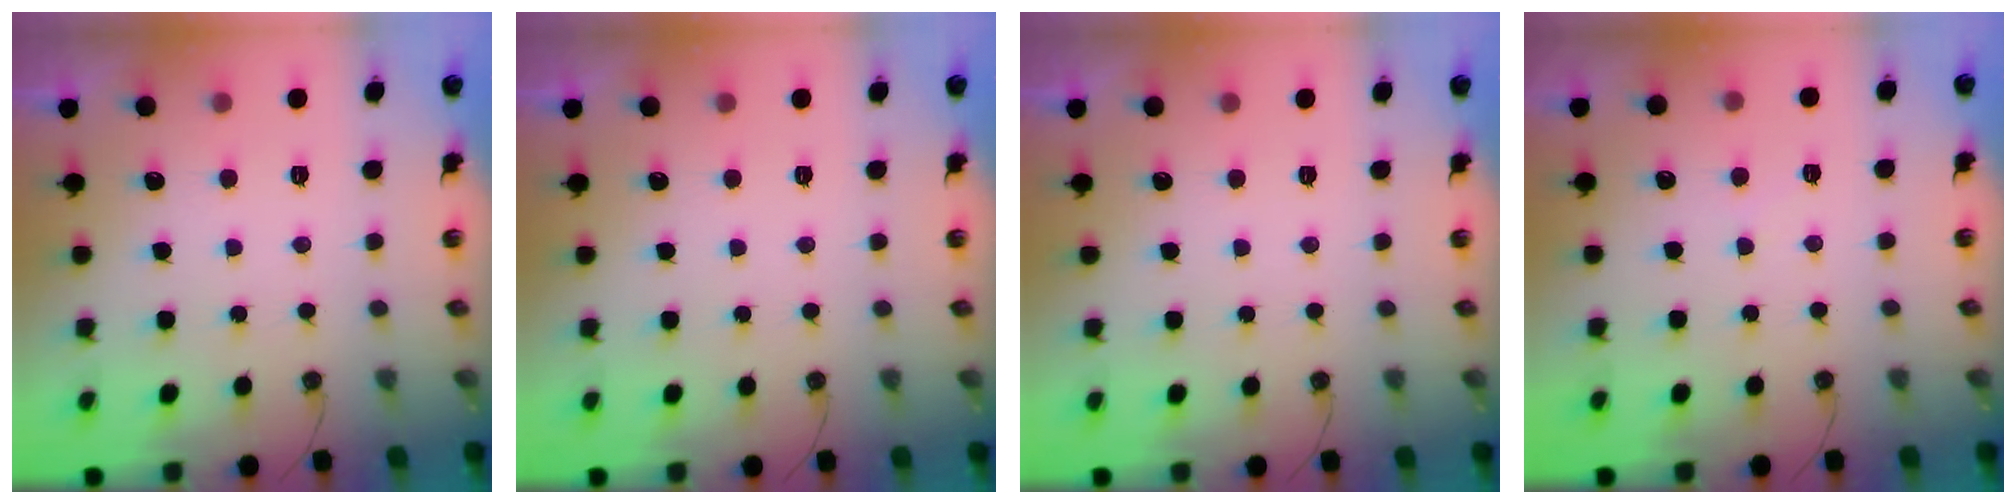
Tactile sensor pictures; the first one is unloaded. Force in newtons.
{"total": 0.0}
{"total": 0.0}
{"total": 3.4, "press": 3.4, "slide": 0.5}